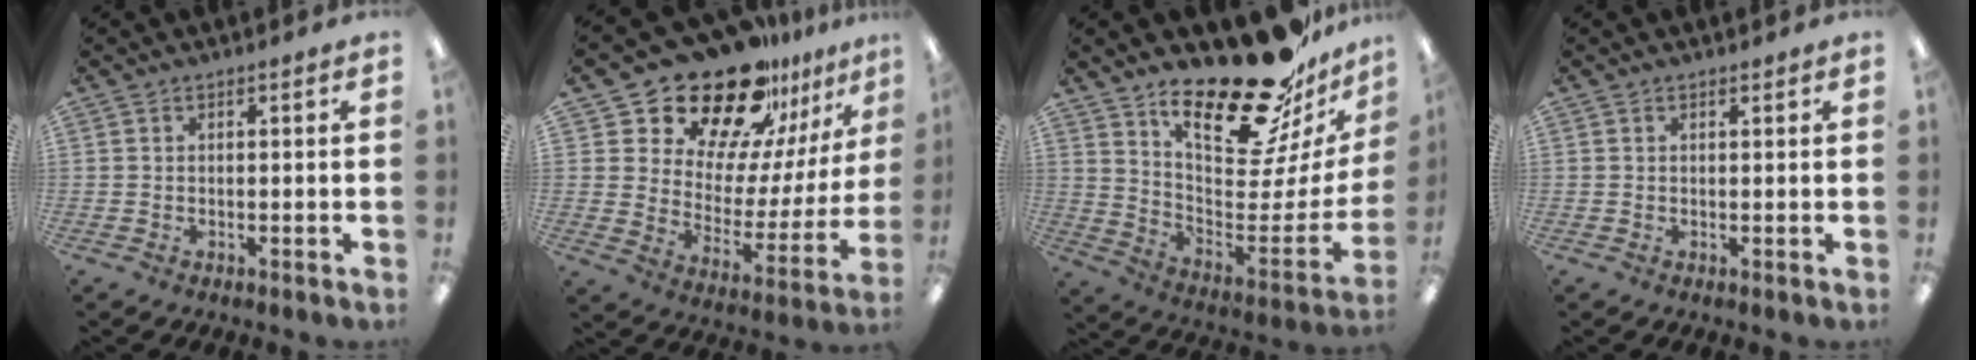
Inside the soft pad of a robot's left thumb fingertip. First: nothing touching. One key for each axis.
{"total": 24.6, "fx": 20.4, "fy": 10.4, "fz": 9.0, "tx": -0.162, "ty": -0.143, "tz": 0.366}
{"total": 24.9, "fx": 19.7, "fy": 7.4, "fz": 13.3, "tx": -0.180, "ty": -0.151, "tz": 0.328}
{"total": 0.7, "fx": 0.6, "fy": 0.3, "fz": 0.0, "tx": 0.007, "ty": -0.003, "tz": 0.009}